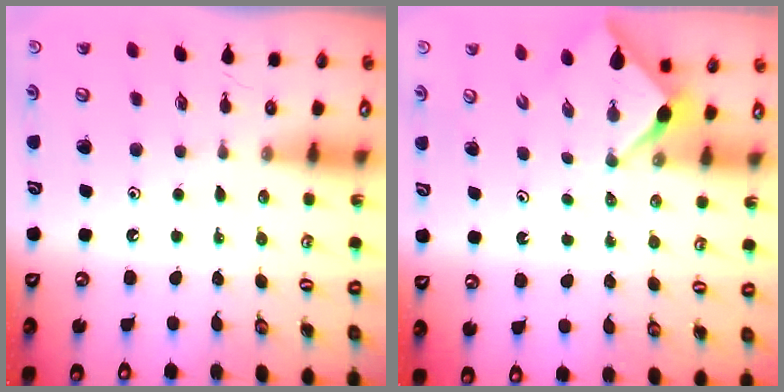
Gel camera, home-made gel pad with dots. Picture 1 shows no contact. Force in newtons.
{"total": 2.6, "press": 2.5, "slide": 0.3}